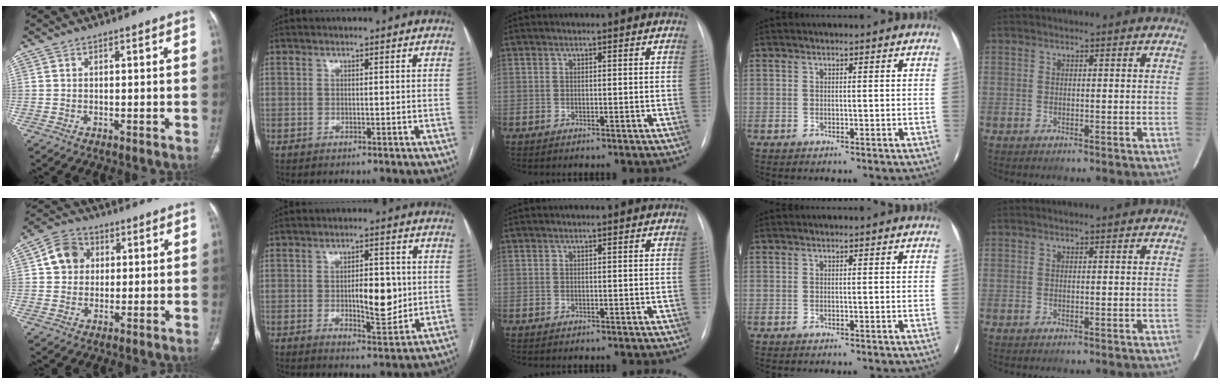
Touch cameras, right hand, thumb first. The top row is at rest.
{"thumb": {"total": 7.7, "force": [1.8, 6.7, 3.5], "torque": [-0.042, 0.006, 0.023]}, "index": {"total": 7.9, "force": [-0.2, 2.9, 7.3], "torque": [-0.106, -0.004, 0.004]}}